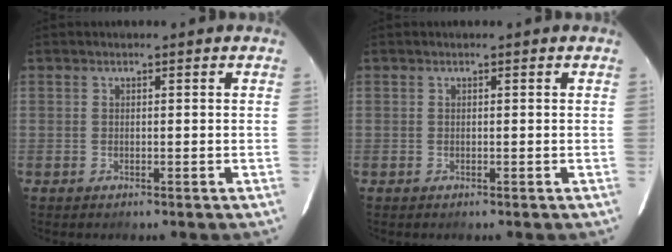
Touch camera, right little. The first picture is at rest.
{"total": 0.0}